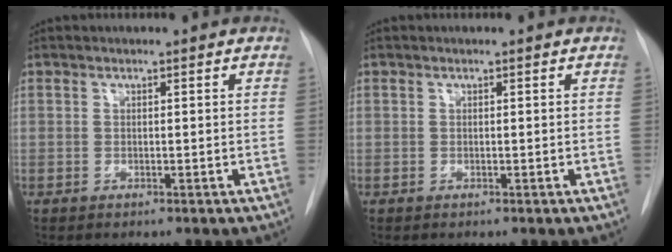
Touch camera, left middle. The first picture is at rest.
{"total": 0.0}